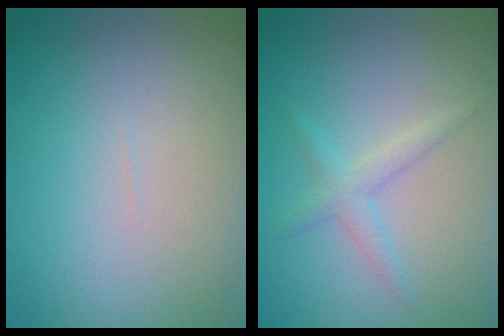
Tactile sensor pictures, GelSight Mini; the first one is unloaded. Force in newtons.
{"total": 1.7, "press": 1.7, "slide": 0.1}